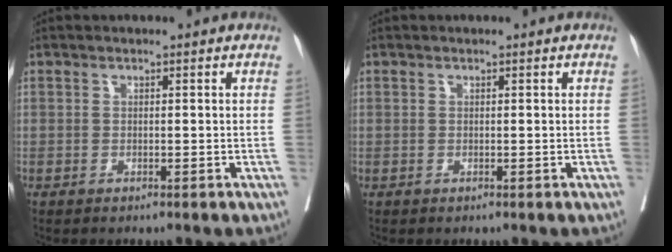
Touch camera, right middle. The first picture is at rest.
{"total": 0.0}